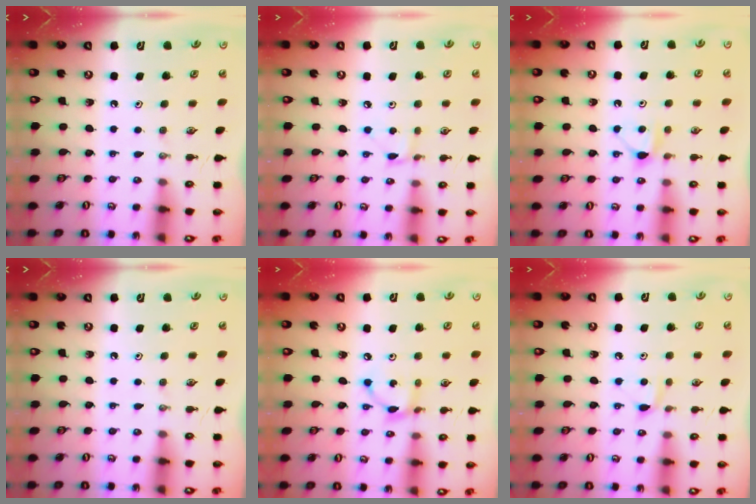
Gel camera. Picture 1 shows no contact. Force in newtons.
{"total": 2.0, "press": 2.0, "slide": 0.1}
{"total": 6.0, "press": 6.0, "slide": 0.8}
{"total": 0.0}
{"total": 5.5, "press": 5.5, "slide": 0.1}
{"total": 6.0, "press": 5.9, "slide": 0.9}